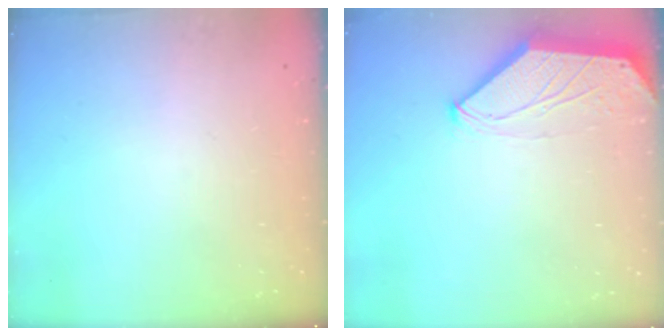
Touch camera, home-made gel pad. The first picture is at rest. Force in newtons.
{"total": 0.0}